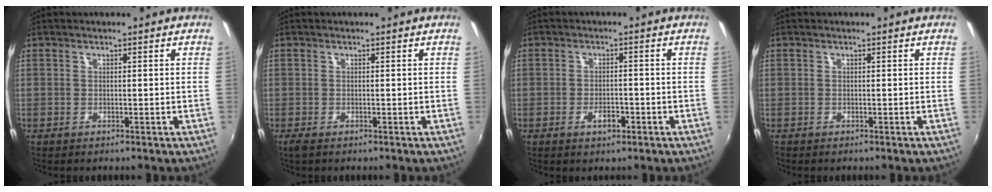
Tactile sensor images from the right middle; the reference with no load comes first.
{"total": 1.2, "force": [-0.8, 0.3, 0.9], "torque": [-0.020, -0.006, -0.015]}
{"total": 2.8, "force": [-1.5, 1.4, 1.9], "torque": [-0.037, -0.001, -0.024]}
{"total": 0.0}